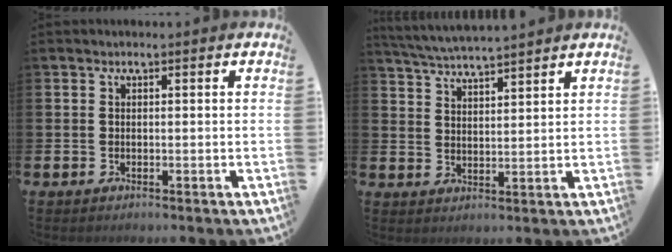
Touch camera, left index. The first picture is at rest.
{"total": 4.8, "force": [4.8, -0.2, 0.8], "torque": [-0.036, -0.024, 0.087]}